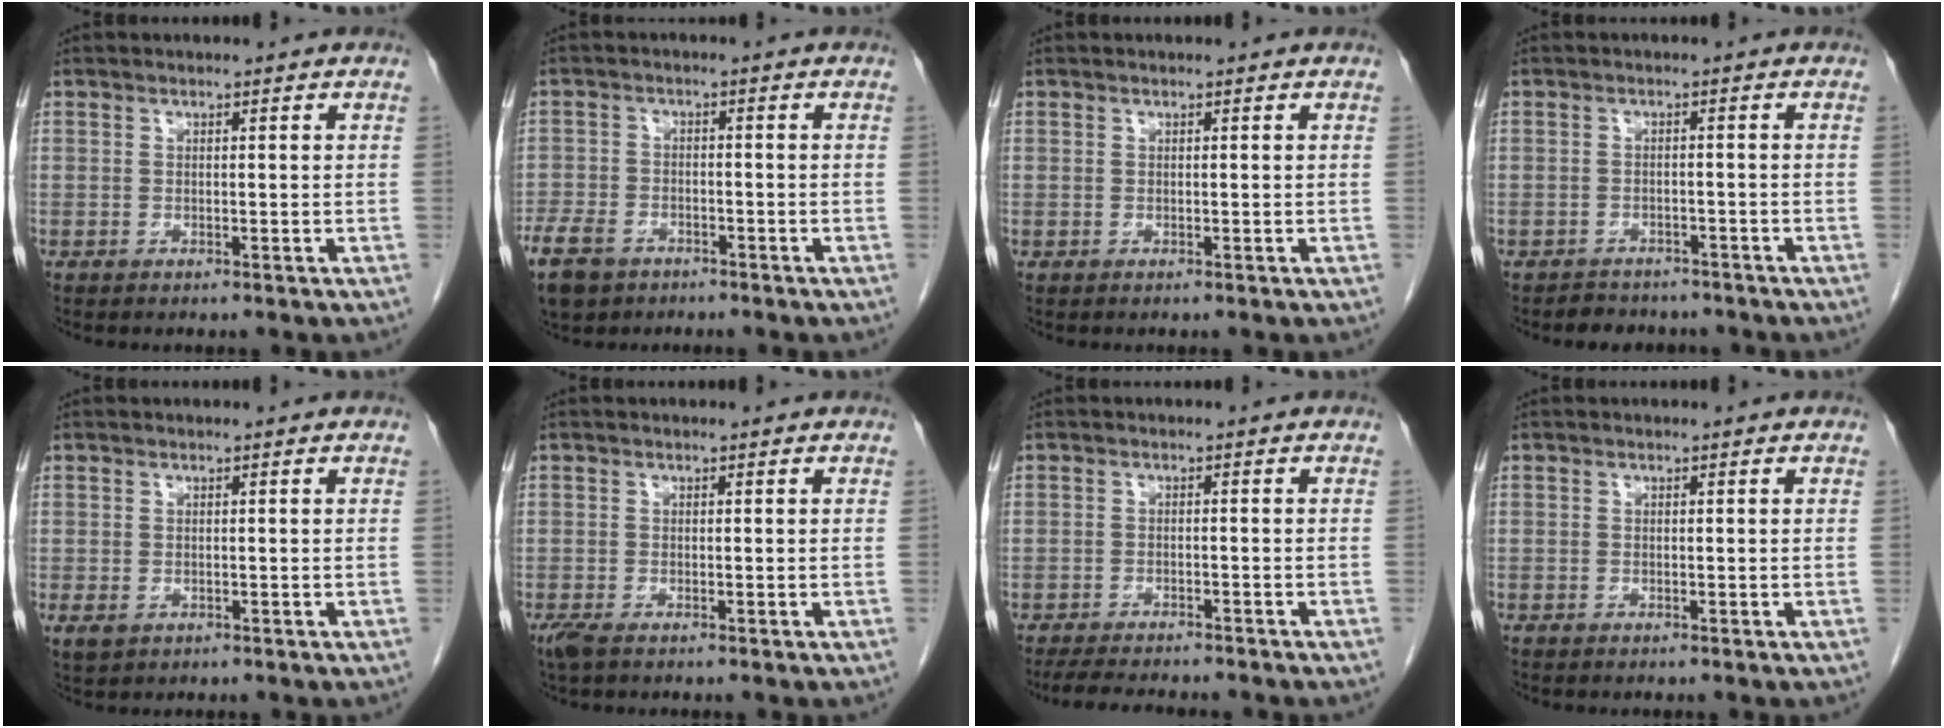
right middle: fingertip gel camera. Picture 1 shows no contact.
{"total": 7.7, "force": [-5.3, 4.5, 3.3], "torque": [-0.075, -0.004, -0.089]}
{"total": 0.0}
{"total": 5.1, "force": [-4.5, 2.2, 0.7], "torque": [-0.013, 0.003, -0.057]}
{"total": 2.2, "force": [-0.8, 1.6, 1.3], "torque": [-0.026, -0.003, -0.003]}
{"total": 2.2, "force": [-1.5, 0.7, 1.5], "torque": [-0.037, -0.009, -0.028]}
{"total": 9.9, "force": [-8.8, 1.6, 4.3], "torque": [-0.066, -0.015, -0.122]}
{"total": 0.0}